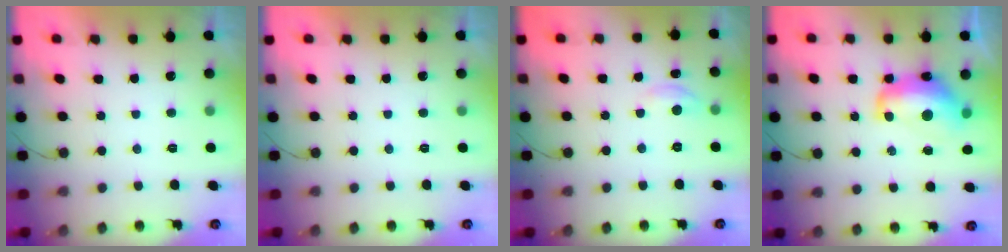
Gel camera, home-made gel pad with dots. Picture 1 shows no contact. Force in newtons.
{"total": 0.0}
{"total": 2.9, "press": 2.9, "slide": 0.3}
{"total": 13.4, "press": 13.4, "slide": 0.9}